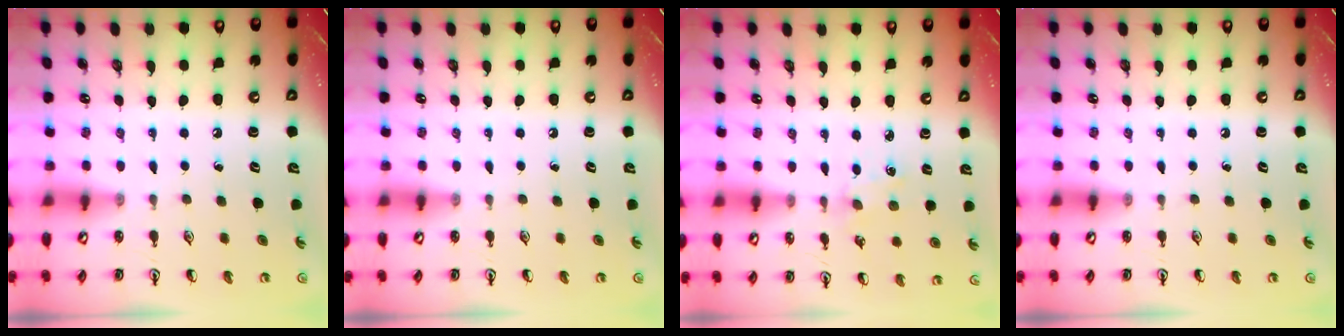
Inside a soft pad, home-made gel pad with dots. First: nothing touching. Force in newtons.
{"total": 0.0}
{"total": 2.4, "press": 2.4, "slide": 0.3}
{"total": 0.0}